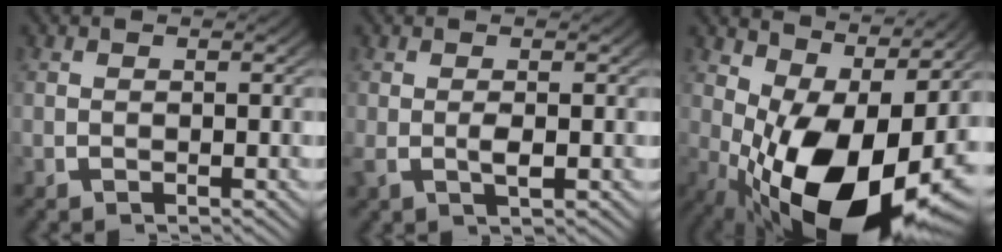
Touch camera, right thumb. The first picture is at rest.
{"total": 1.6, "force": [0.2, 0.6, 1.4], "torque": [-0.030, -0.002, 0.005]}
{"total": 15.5, "force": [-1.7, 8.3, 12.9], "torque": [-0.219, -0.064, 0.008]}